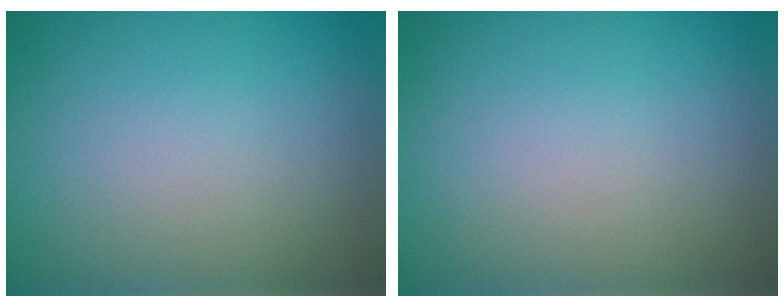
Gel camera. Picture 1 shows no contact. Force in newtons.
{"total": 0.0}